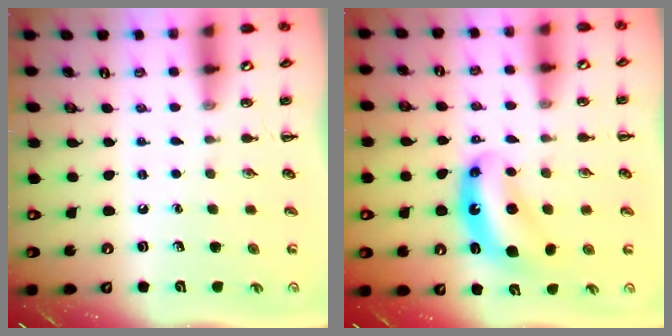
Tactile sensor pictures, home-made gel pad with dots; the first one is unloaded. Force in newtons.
{"total": 7.2, "press": 7.1, "slide": 1.5}